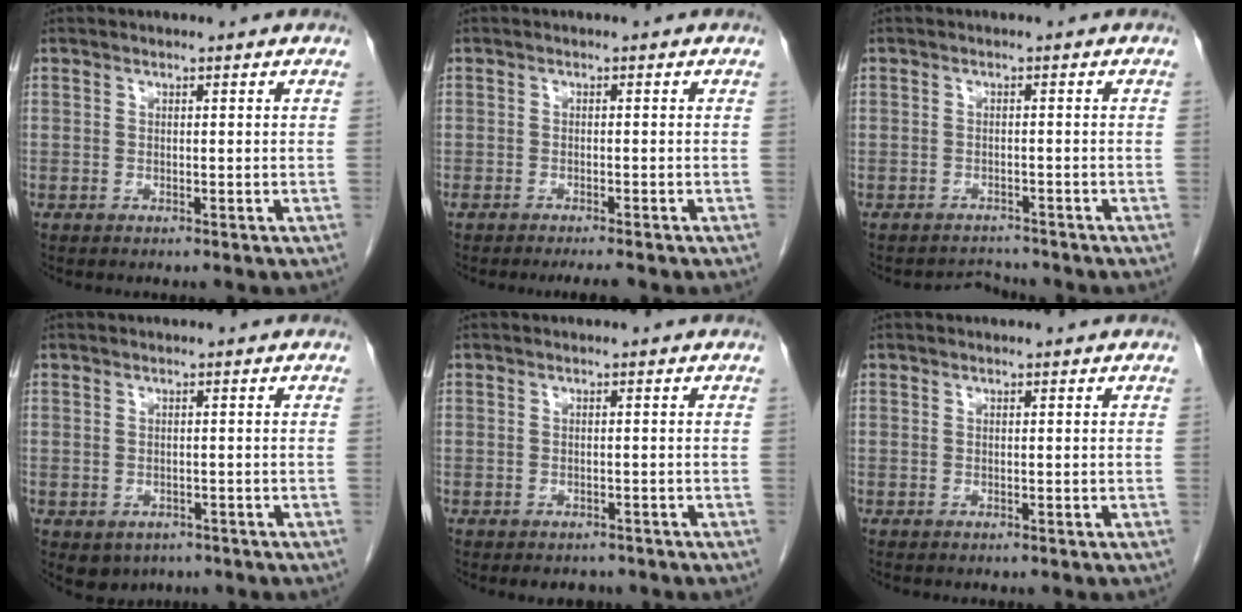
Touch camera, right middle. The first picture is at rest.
{"total": 3.2, "force": [-2.7, 0.2, 1.6], "torque": [-0.021, -0.005, -0.040]}
{"total": 2.2, "force": [-2.0, 0.3, -0.9], "torque": [0.013, -0.007, -0.030]}
{"total": 3.5, "force": [-2.0, 2.6, 1.1], "torque": [-0.012, 0.001, -0.020]}
{"total": 2.9, "force": [-2.4, 1.5, 0.6], "torque": [-0.006, 0.002, -0.031]}
{"total": 0.0}